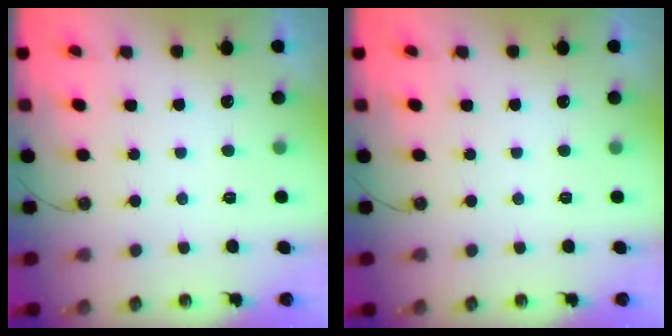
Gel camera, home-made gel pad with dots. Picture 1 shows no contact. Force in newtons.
{"total": 0.0}